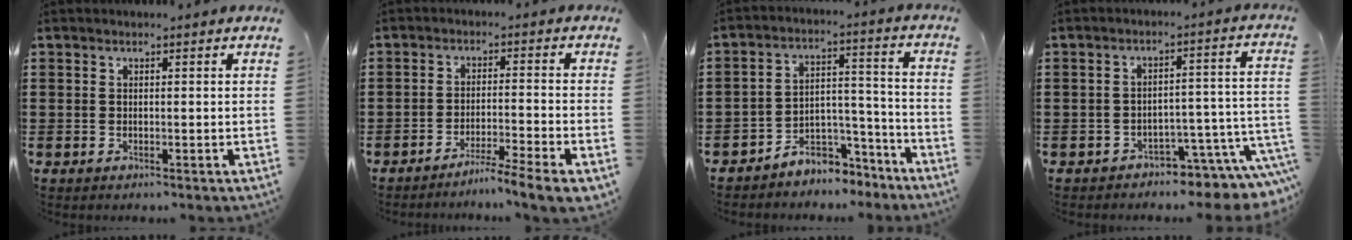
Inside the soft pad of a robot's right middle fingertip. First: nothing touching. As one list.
[{"total": 4.6, "force": [-4.1, -0.9, 2.0], "torque": [-0.034, -0.018, -0.077]}, {"total": 4.8, "force": [-4.4, 1.9, 0.5], "torque": [-0.014, 0.010, -0.089]}, {"total": 4.3, "force": [-4.1, 0.4, 1.2], "torque": [-0.026, -0.009, -0.082]}]